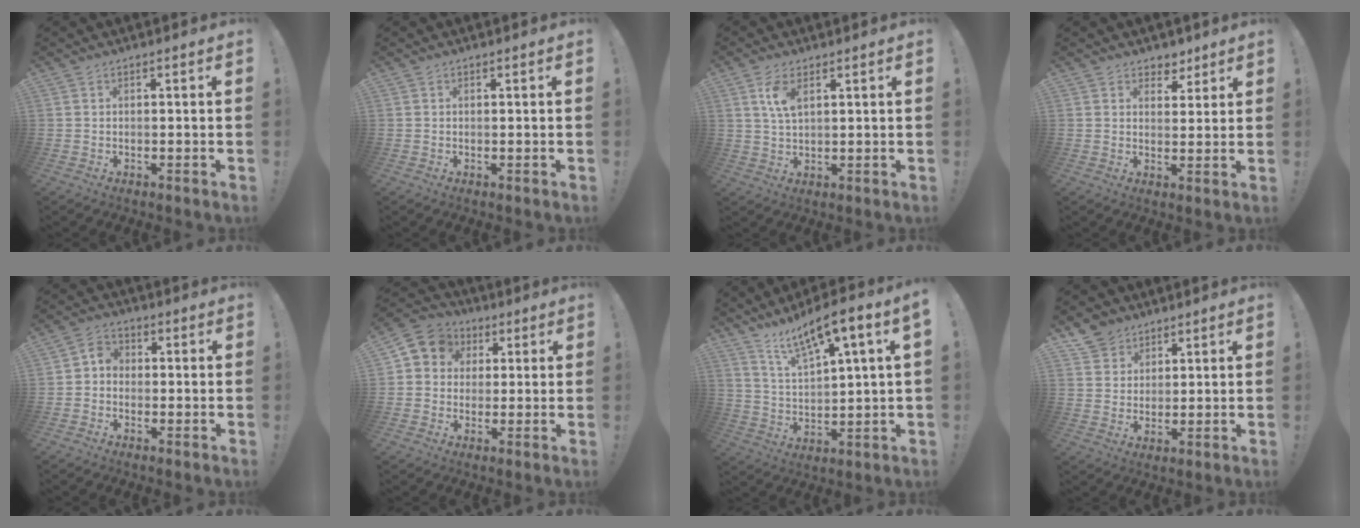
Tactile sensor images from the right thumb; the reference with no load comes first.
{"total": 0.0}
{"total": 6.1, "force": [2.8, 2.9, 4.6], "torque": [-0.081, -0.008, 0.049]}
{"total": 5.4, "force": [3.7, 3.8, 0.8], "torque": [-0.003, -0.026, 0.071]}
{"total": 4.2, "force": [-1.3, 3.5, 2.1], "torque": [-0.043, 0.020, -0.020]}
{"total": 7.4, "force": [1.2, 6.9, 2.3], "torque": [-0.026, 0.001, 0.027]}
{"total": 10.0, "force": [7.3, 1.7, 6.7], "torque": [-0.122, -0.044, 0.122]}
{"total": 6.8, "force": [4.7, 4.8, 0.7], "torque": [-0.022, -0.030, 0.096]}